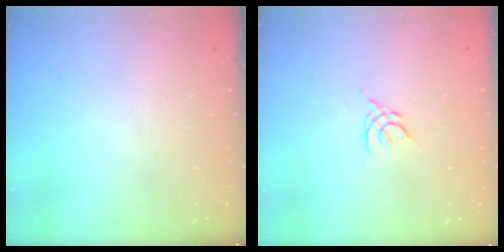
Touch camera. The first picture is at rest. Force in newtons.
{"total": 2.8, "press": 2.8, "slide": 0.7}